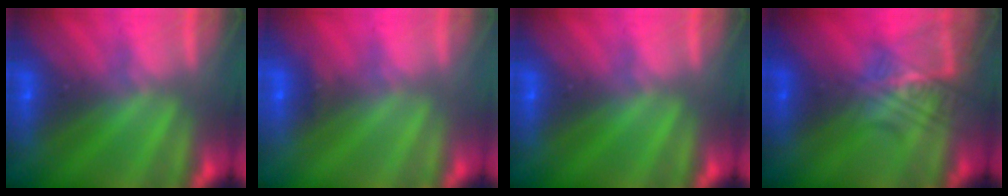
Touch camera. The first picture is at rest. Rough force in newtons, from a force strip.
{"total": 2.4}
{"total": 0.0}
{"total": 2.4}